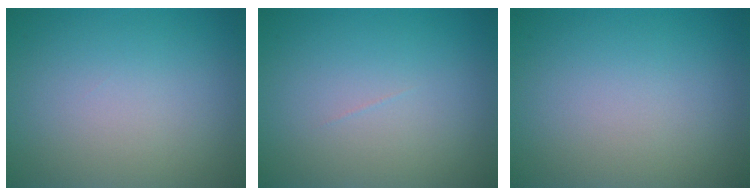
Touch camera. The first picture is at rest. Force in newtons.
{"total": 0.0}
{"total": 0.0}